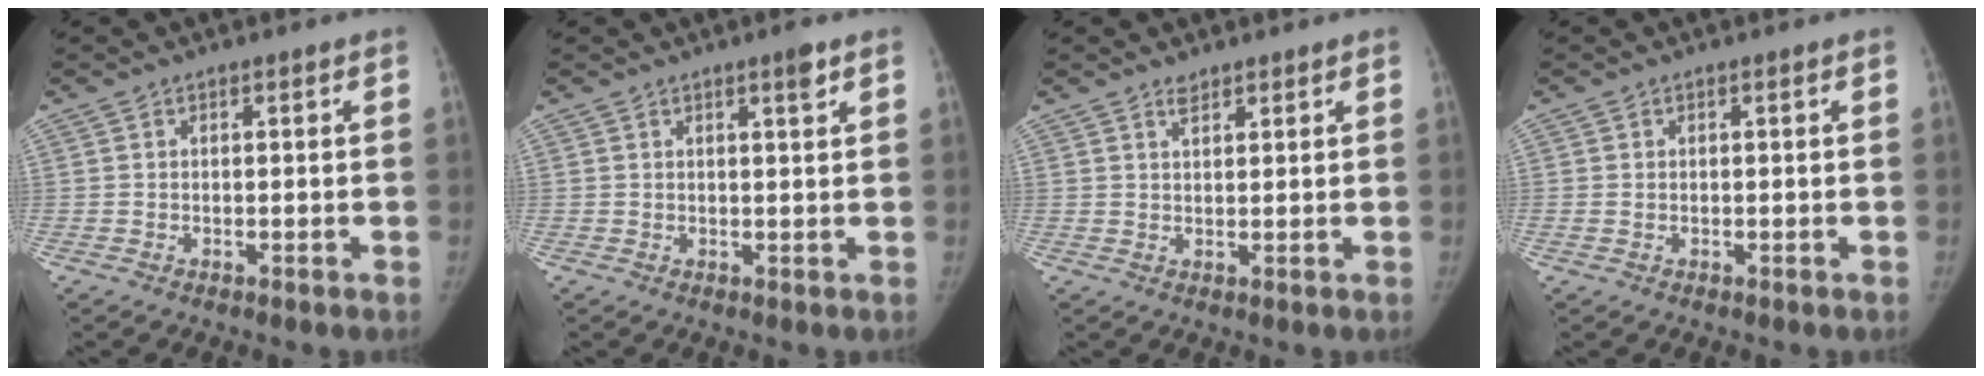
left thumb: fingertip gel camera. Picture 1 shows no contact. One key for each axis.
{"total": 2.0, "fx": 1.2, "fy": 0.1, "fz": 1.6, "tx": -0.025, "ty": -0.007, "tz": 0.019}
{"total": 1.7, "fx": 1.5, "fy": 0.7, "fz": 0.6, "tx": 0.000, "ty": -0.010, "tz": 0.023}
{"total": 0.6, "fx": -0.1, "fy": 0.5, "fz": 0.3, "tx": -0.008, "ty": 0.007, "tz": 0.001}